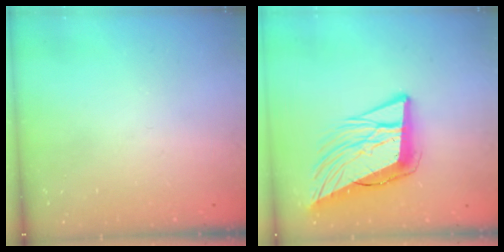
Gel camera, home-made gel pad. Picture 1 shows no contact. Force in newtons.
{"total": 15.9, "press": 15.3, "slide": 4.3}